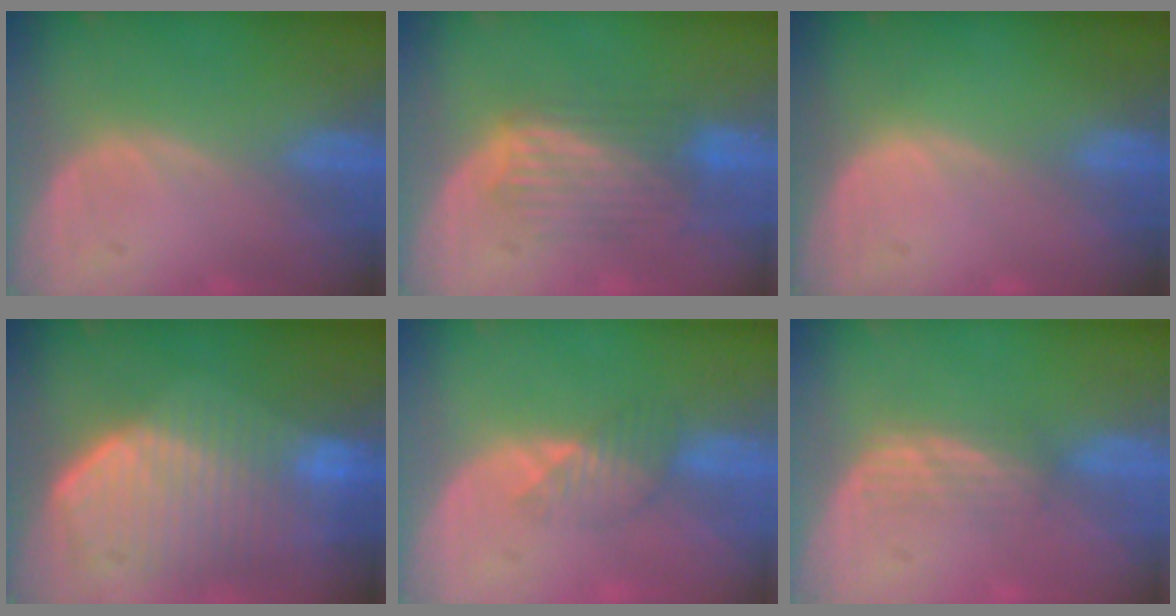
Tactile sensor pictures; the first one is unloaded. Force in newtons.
{"total": 5.6, "press": 5.6, "slide": 0.4}
{"total": 0.0}
{"total": 10.8, "press": 9.4, "slide": 5.3}
{"total": 3.5, "press": 3.1, "slide": 1.6}
{"total": 2.8, "press": 2.6, "slide": 1.0}